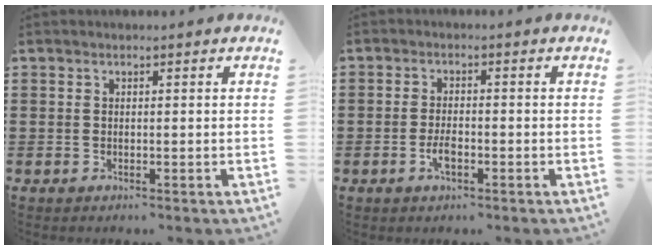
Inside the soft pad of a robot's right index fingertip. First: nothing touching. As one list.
[{"total": 3.0, "force": [-1.2, 1.1, 2.6], "torque": [-0.054, -0.001, -0.023]}]